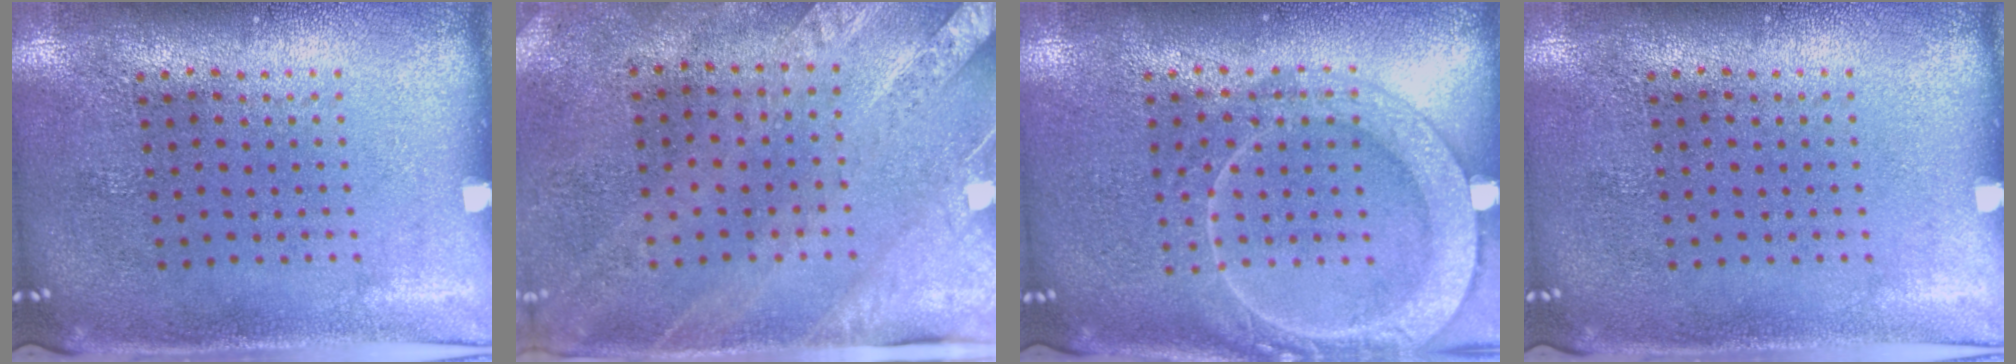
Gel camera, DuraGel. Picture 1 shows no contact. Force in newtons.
{"total": 2.5, "press": 2.1, "slide": 1.3}
{"total": 3.4, "press": 3.3, "slide": 0.5}
{"total": 0.0}